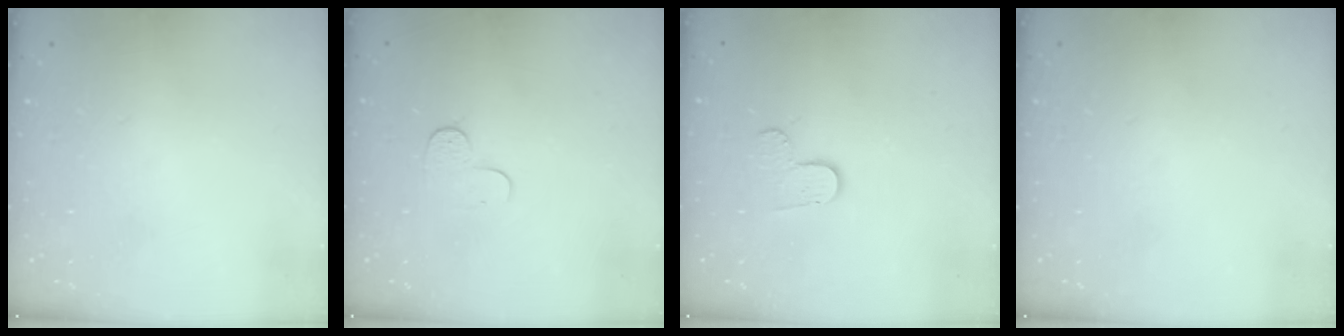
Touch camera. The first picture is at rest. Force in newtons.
{"total": 3.9, "press": 3.8, "slide": 0.4}
{"total": 3.3, "press": 3.3, "slide": 0.3}
{"total": 0.0}